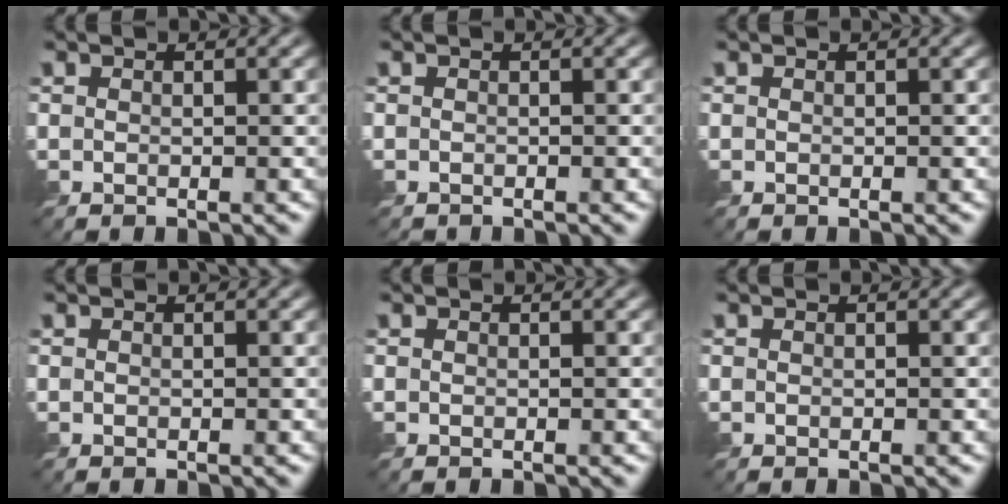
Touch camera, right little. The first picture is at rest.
{"total": 0.7, "force": [-0.7, 0.0, -0.1], "torque": [0.003, -0.006, -0.012]}
{"total": 0.0}
{"total": 0.0}
{"total": 0.0}
{"total": 0.0}